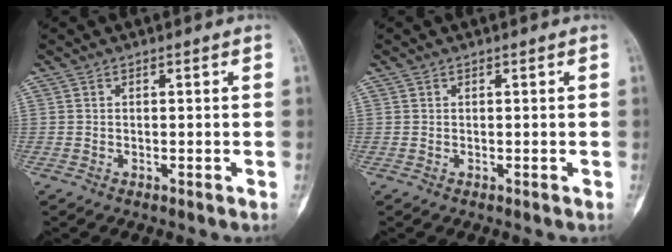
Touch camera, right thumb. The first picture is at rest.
{"total": 0.0}